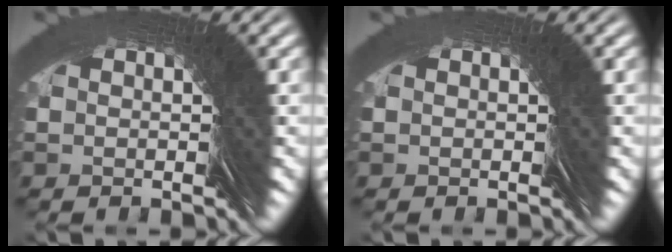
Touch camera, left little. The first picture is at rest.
{"total": 0.0}